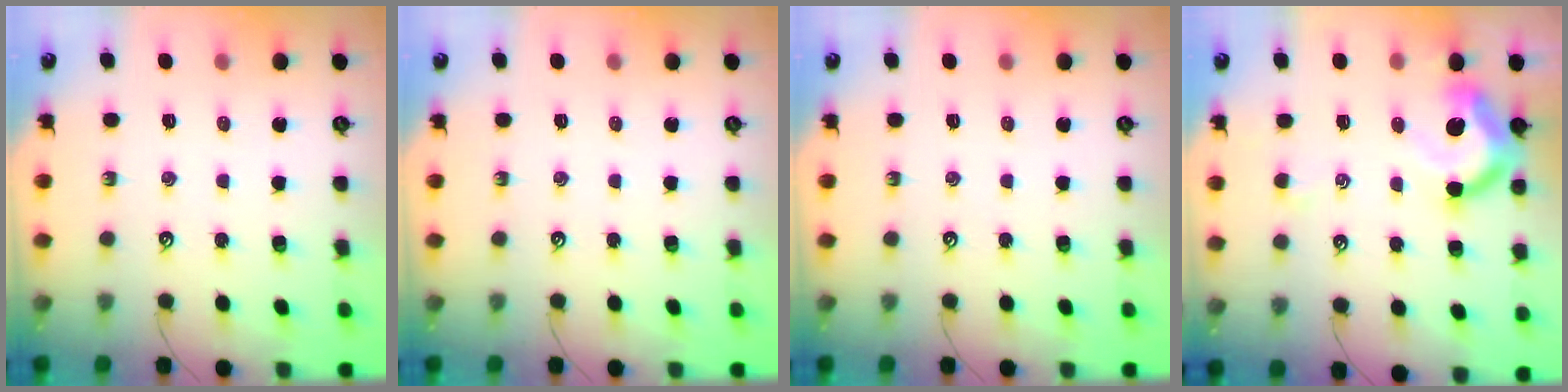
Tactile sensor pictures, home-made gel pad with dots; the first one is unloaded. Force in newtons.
{"total": 0.0}
{"total": 0.0}
{"total": 6.5, "press": 6.4, "slide": 1.2}